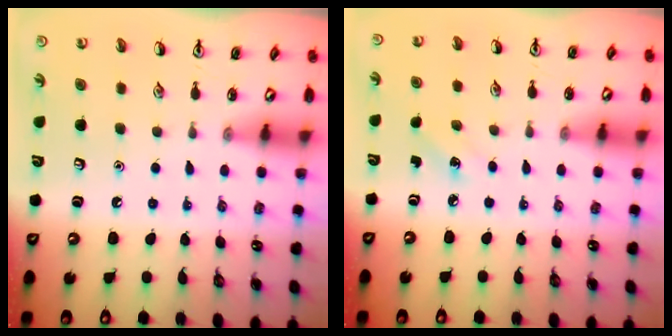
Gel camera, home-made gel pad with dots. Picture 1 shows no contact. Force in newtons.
{"total": 2.8, "press": 2.6, "slide": 1.0}